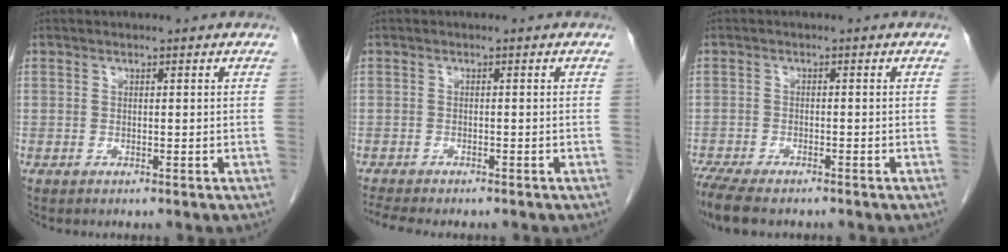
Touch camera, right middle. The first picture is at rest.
{"total": 5.3, "force": [-4.6, 1.0, 2.4], "torque": [-0.037, -0.008, -0.069]}
{"total": 7.9, "force": [-6.4, 2.2, 4.1], "torque": [-0.074, -0.017, -0.106]}